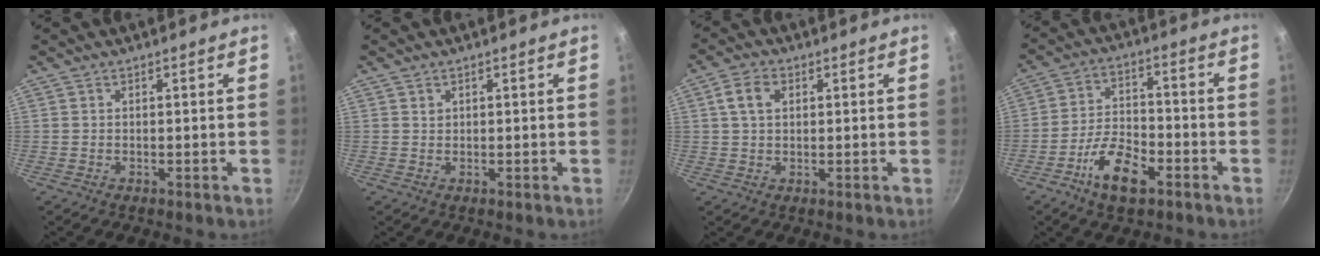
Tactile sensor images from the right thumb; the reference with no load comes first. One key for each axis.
{"total": 0.8, "fx": 0.4, "fy": 0.6, "fz": 0.2, "tx": -0.004, "ty": 0.001, "tz": 0.007}
{"total": 4.8, "fx": 1.4, "fy": 3.3, "fz": 3.1, "tx": -0.051, "ty": 0.007, "tz": 0.023}
{"total": 10.4, "fx": -5.5, "fy": 4.9, "fz": 7.4, "tx": -0.124, "ty": 0.035, "tz": -0.104}